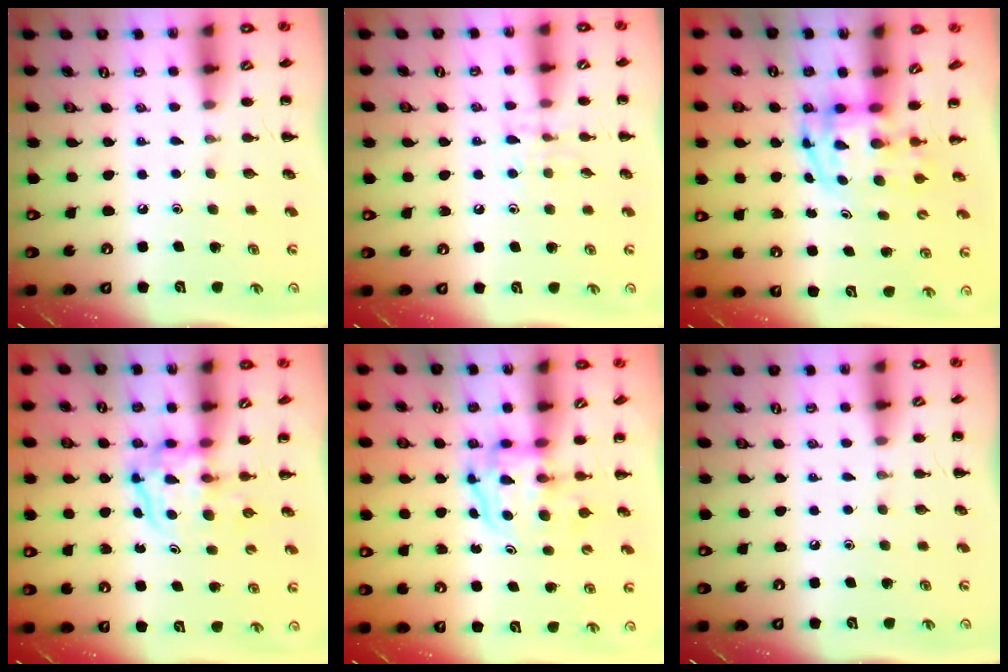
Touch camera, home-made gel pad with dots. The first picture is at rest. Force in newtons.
{"total": 6.1, "press": 6.0, "slide": 0.9}
{"total": 4.0, "press": 3.9, "slide": 0.7}
{"total": 3.8, "press": 3.8, "slide": 0.4}
{"total": 3.9, "press": 3.8, "slide": 0.6}
{"total": 0.0}